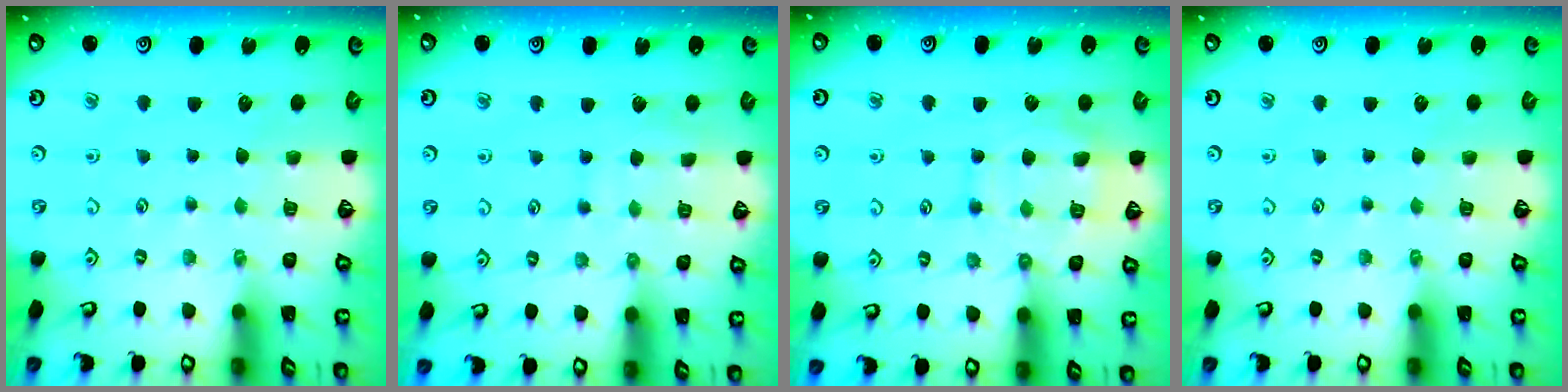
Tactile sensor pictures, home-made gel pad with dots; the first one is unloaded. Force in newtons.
{"total": 5.7, "press": 5.7, "slide": 0.4}
{"total": 11.7, "press": 11.6, "slide": 1.2}
{"total": 0.0}